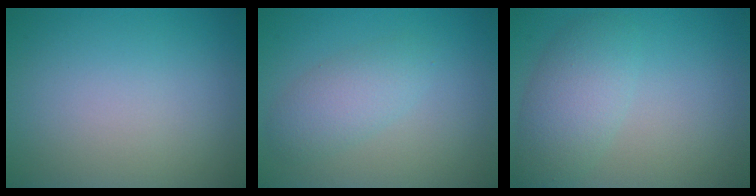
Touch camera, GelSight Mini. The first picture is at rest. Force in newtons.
{"total": 2.8, "press": 2.8, "slide": 0.1}
{"total": 3.9, "press": 3.9, "slide": 0.2}